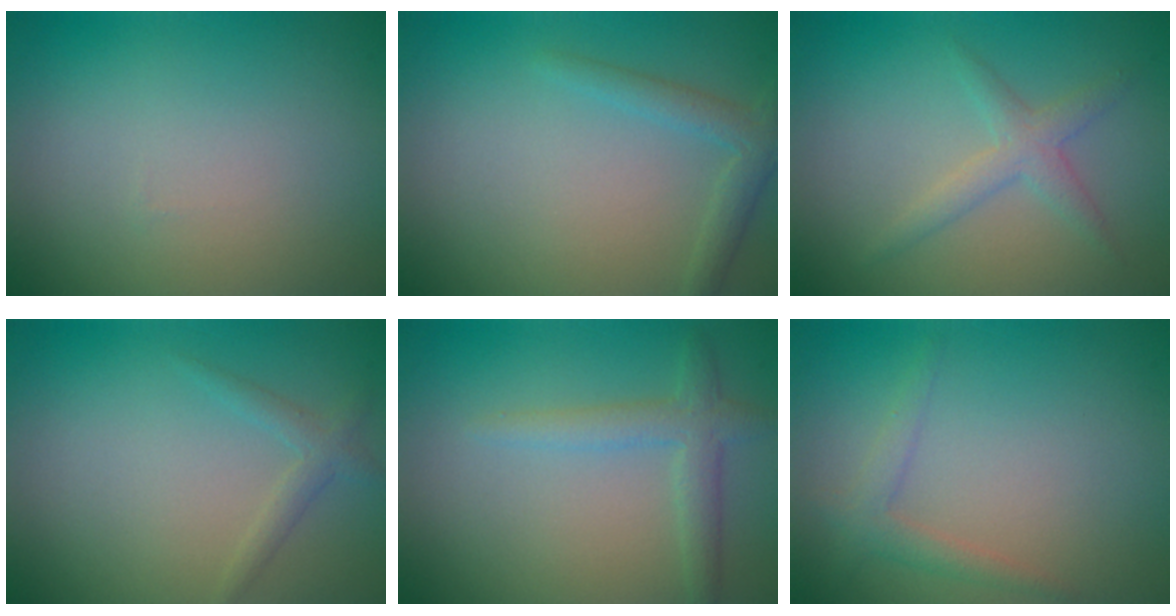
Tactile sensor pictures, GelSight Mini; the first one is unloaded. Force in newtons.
{"total": 2.1, "press": 2.1, "slide": 0.1}
{"total": 2.1, "press": 2.1, "slide": 0.1}
{"total": 1.5, "press": 1.5, "slide": 0.1}
{"total": 2.4, "press": 2.4, "slide": 0.1}
{"total": 1.8, "press": 1.8, "slide": 0.1}